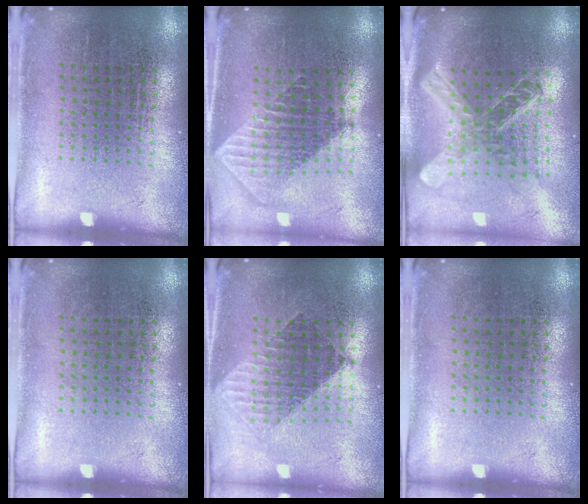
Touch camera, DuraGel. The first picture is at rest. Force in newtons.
{"total": 2.0, "press": 1.6, "slide": 1.2}
{"total": 2.5, "press": 1.9, "slide": 1.6}
{"total": 0.0}
{"total": 1.5, "press": 1.3, "slide": 0.9}
{"total": 0.0}